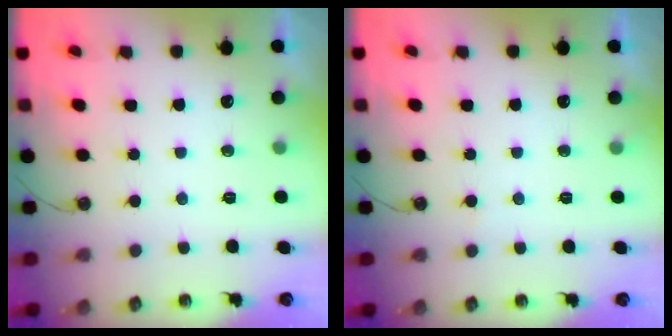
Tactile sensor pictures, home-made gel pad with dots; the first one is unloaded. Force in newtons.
{"total": 4.0, "press": 4.0, "slide": 0.3}